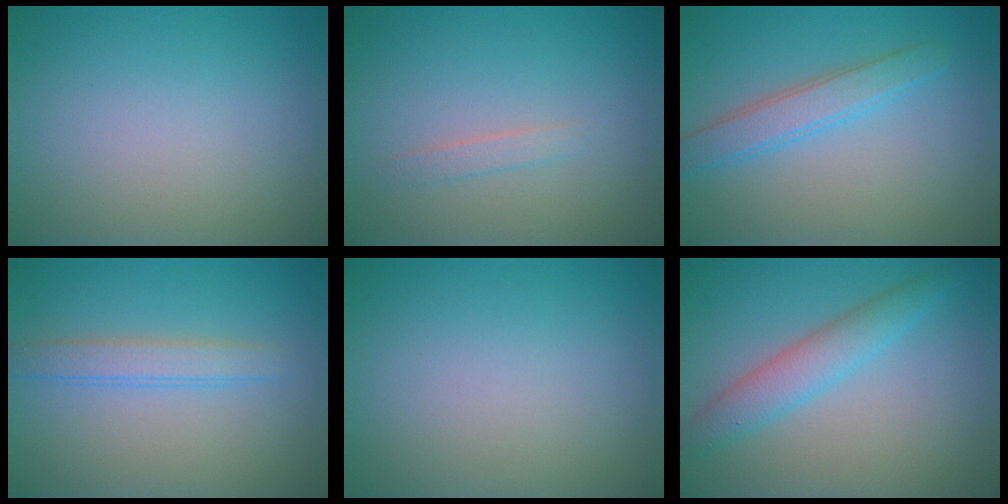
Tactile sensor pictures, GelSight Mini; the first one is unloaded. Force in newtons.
{"total": 0.9, "press": 0.9, "slide": 0.1}
{"total": 2.9, "press": 2.9, "slide": 0.1}
{"total": 2.2, "press": 2.2, "slide": 0.1}
{"total": 0.0}
{"total": 3.4, "press": 3.4, "slide": 0.2}